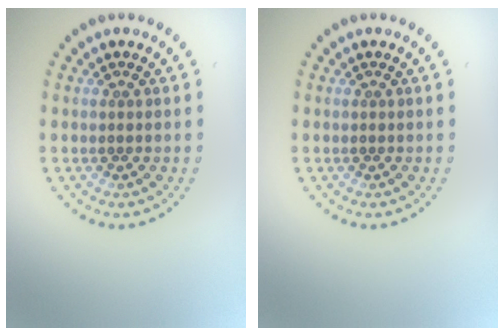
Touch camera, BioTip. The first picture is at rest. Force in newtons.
{"total": 0.0}